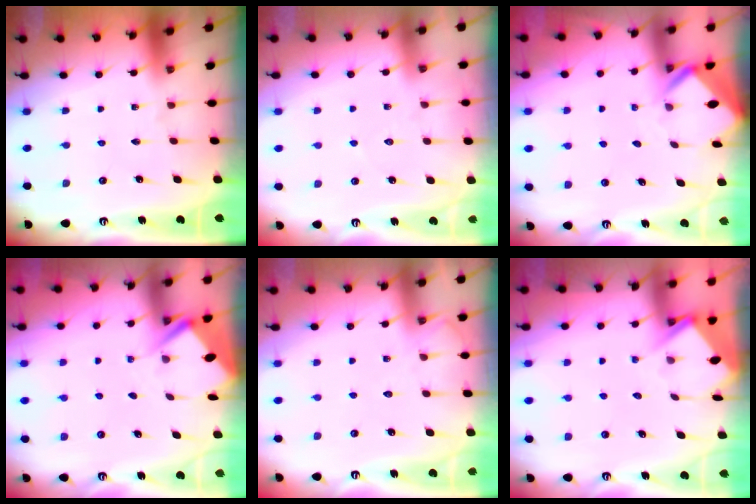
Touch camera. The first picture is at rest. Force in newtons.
{"total": 5.3, "press": 5.2, "slide": 0.6}
{"total": 2.9, "press": 2.9, "slide": 0.2}
{"total": 2.8, "press": 2.8, "slide": 0.4}
{"total": 5.7, "press": 5.7, "slide": 0.8}
{"total": 3.9, "press": 3.9, "slide": 0.4}